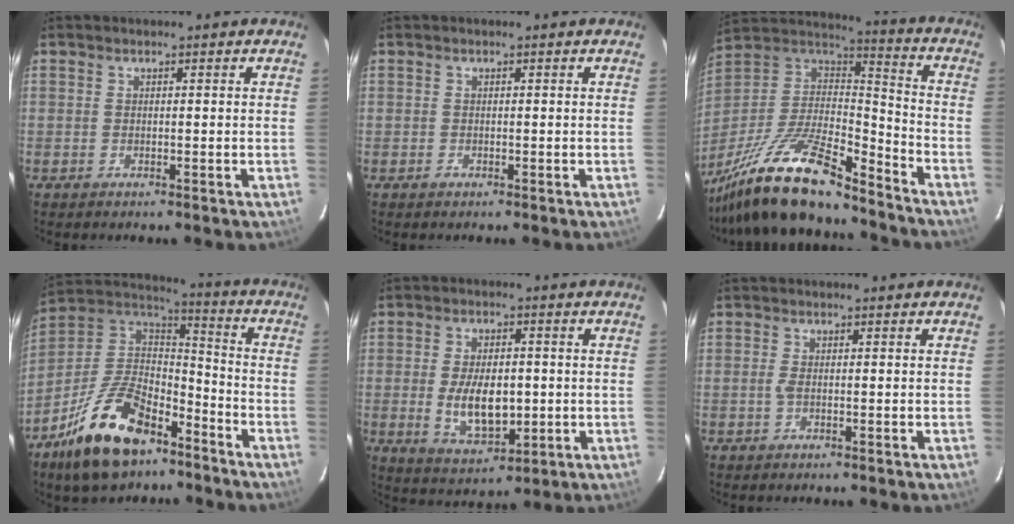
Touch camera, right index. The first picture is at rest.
{"total": 0.7, "force": [-0.4, 0.6, 0.0], "torque": [0.001, 0.001, -0.006]}
{"total": 23.6, "force": [-17.8, 5.9, 14.3], "torque": [-0.288, -0.030, -0.312]}
{"total": 21.0, "force": [-13.2, 10.1, 12.8], "torque": [-0.270, 0.007, -0.229]}
{"total": 9.9, "force": [-1.0, 5.3, 8.4], "torque": [-0.163, -0.009, -0.007]}
{"total": 1.1, "force": [-0.2, 0.2, 1.1], "torque": [-0.024, 0.000, -0.005]}